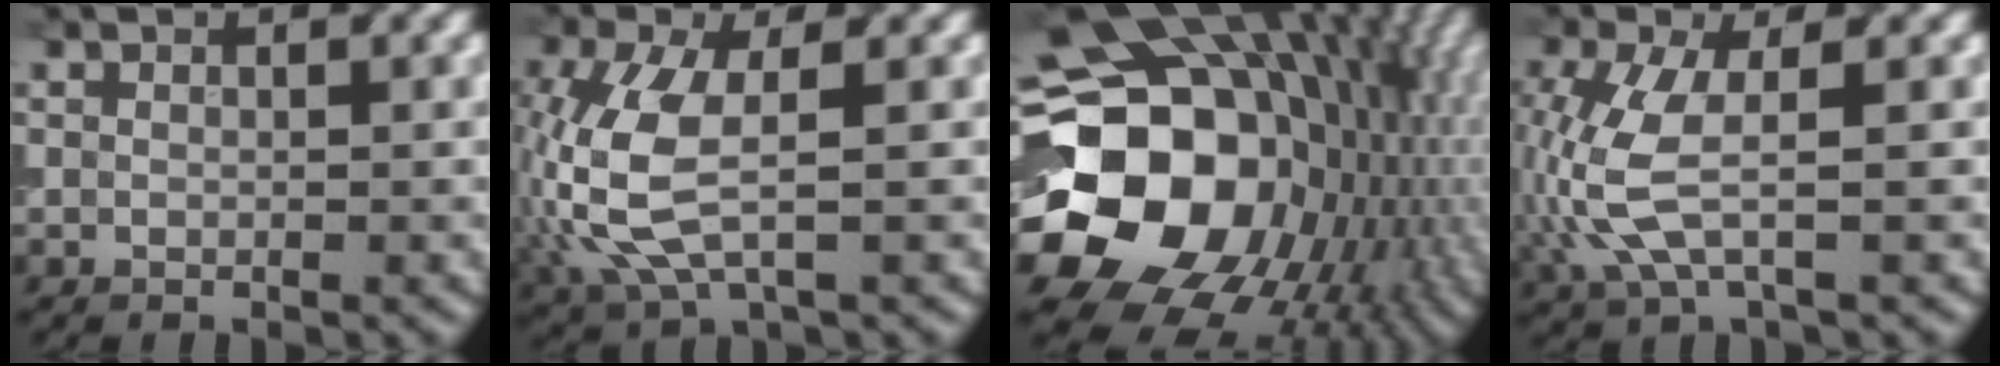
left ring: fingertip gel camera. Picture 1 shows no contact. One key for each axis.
{"total": 6.7, "fx": -0.2, "fy": 3.0, "fz": 6.0, "tx": -0.162, "ty": -0.002, "tz": -0.002}
{"total": 21.4, "fx": -0.2, "fy": 17.7, "fz": 12.1, "tx": -0.247, "ty": -0.033, "tz": 0.010}
{"total": 5.4, "fx": -0.7, "fy": 2.0, "fz": 4.9, "tx": -0.142, "ty": -0.004, "tz": -0.014}